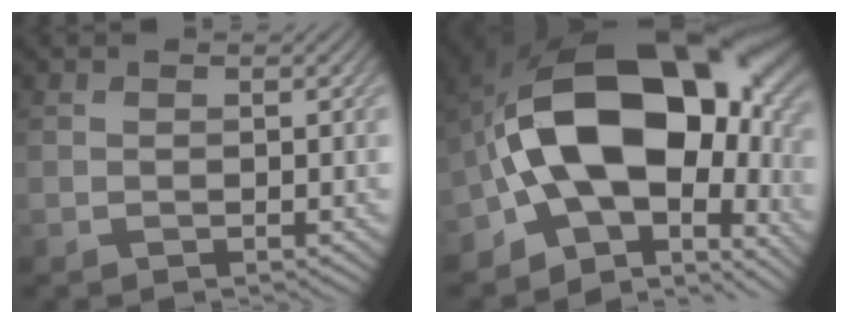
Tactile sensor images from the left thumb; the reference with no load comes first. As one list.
[{"total": 18.5, "force": [-1.7, 11.7, 14.2], "torque": [-0.229, -0.005, -0.028]}]